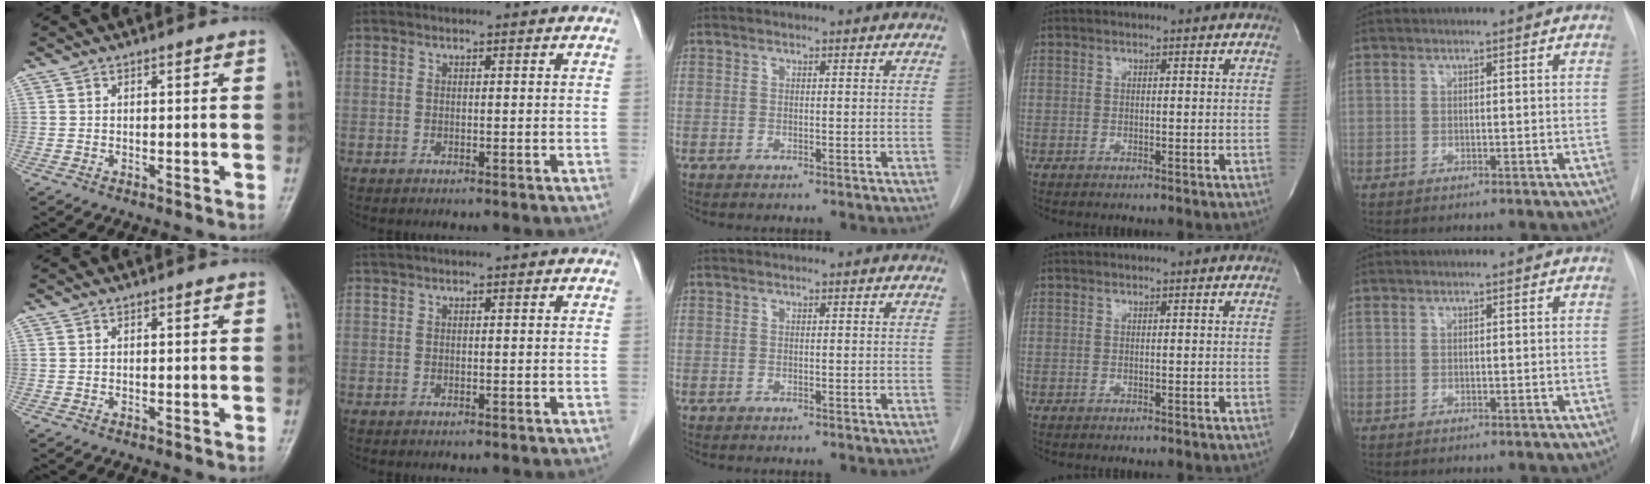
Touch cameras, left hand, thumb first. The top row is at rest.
{}